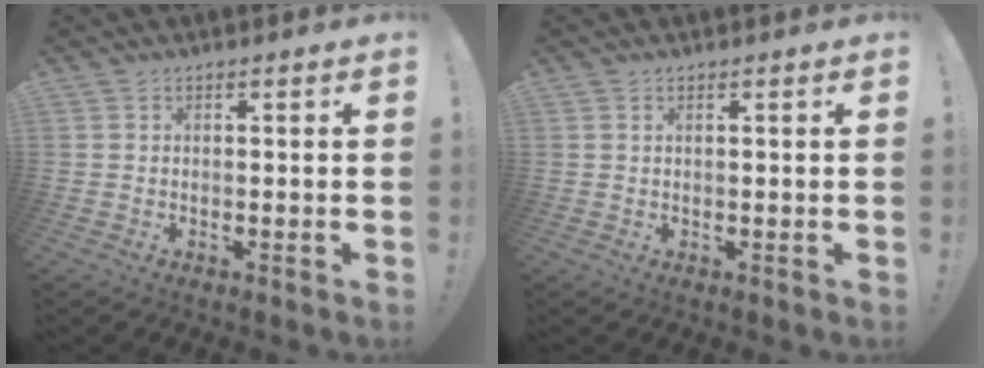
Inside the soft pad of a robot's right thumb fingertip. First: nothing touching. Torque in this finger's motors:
{"motor_torque": [-0.09, -0.06, 0.07, -0.07, 0.00]}